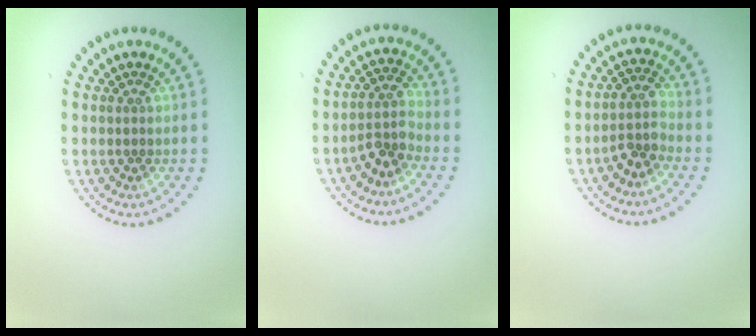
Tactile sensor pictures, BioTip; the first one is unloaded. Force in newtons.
{"total": 2.5, "press": 1.9, "slide": 1.6}
{"total": 2.2, "press": 1.7, "slide": 1.4}